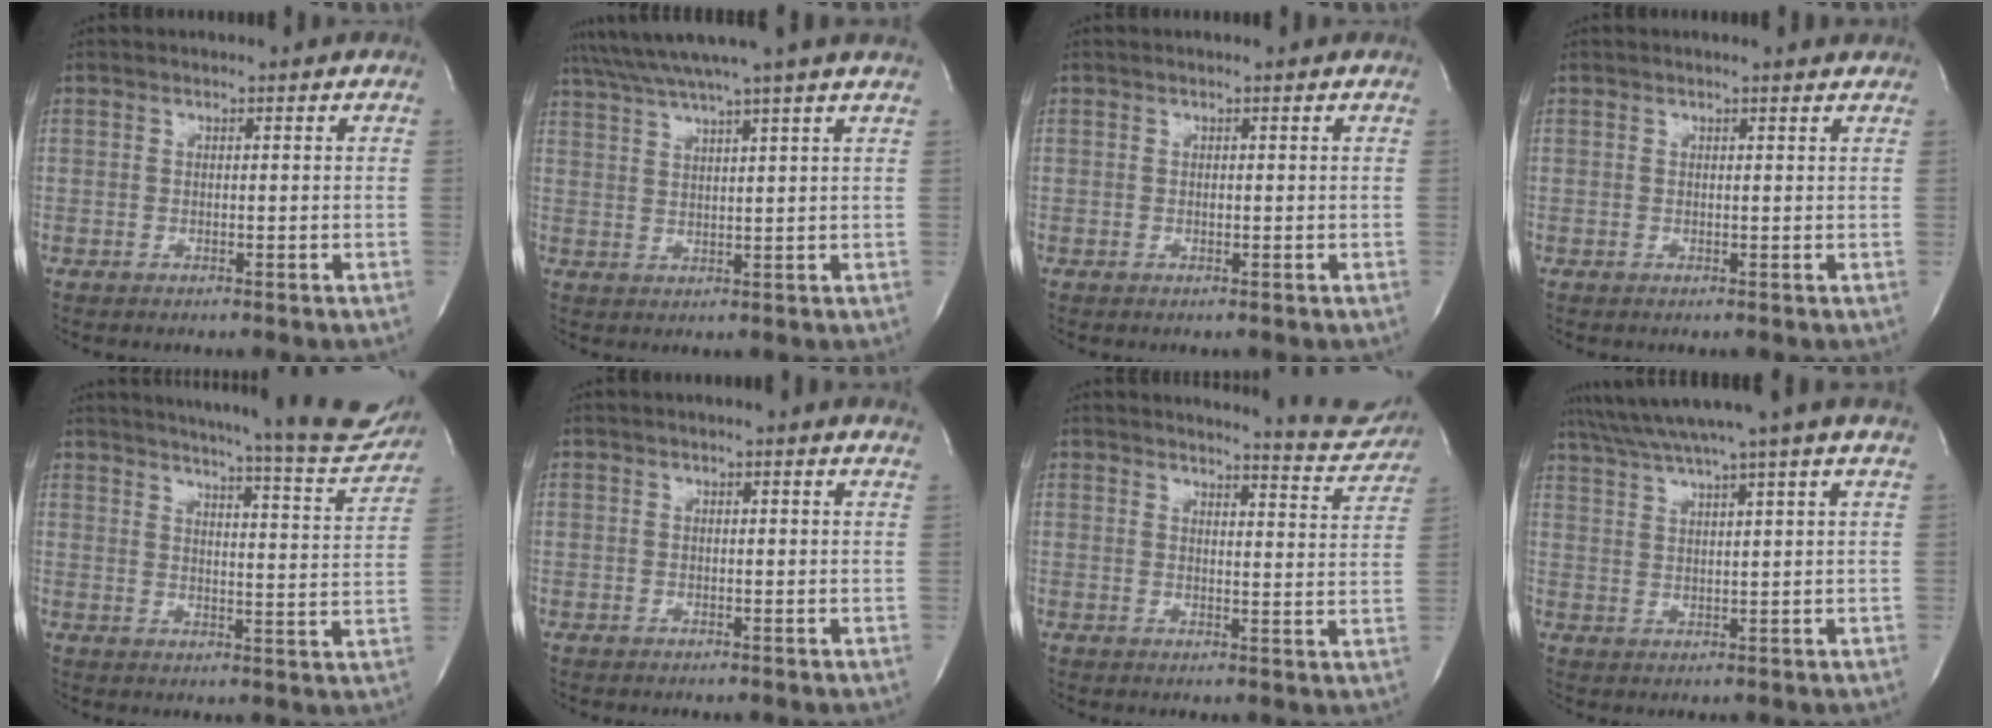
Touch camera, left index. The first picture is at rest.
{"total": 11.1, "force": [9.5, -2.2, 5.4], "torque": [-0.098, 0.007, 0.134]}
{"total": 0.0}
{"total": 1.7, "force": [1.7, 0.0, 0.4], "torque": [-0.014, -0.001, 0.013]}
{"total": 22.1, "force": [20.3, 1.3, 8.6], "torque": [-0.127, -0.073, 0.240]}
{"total": 2.4, "force": [2.1, -0.2, 1.1], "torque": [-0.017, -0.002, 0.011]}
{"total": 9.7, "force": [9.7, 0.4, 1.1], "torque": [-0.008, -0.055, 0.097]}
{"total": 12.0, "force": [10.1, -2.4, 6.0], "torque": [-0.108, 0.003, 0.142]}